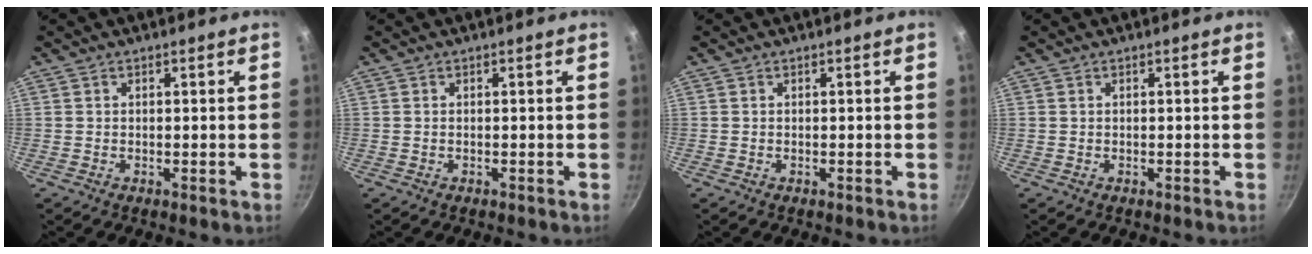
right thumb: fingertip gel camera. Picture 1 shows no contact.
{"total": 0.0}
{"total": 0.0}
{"total": 0.0}